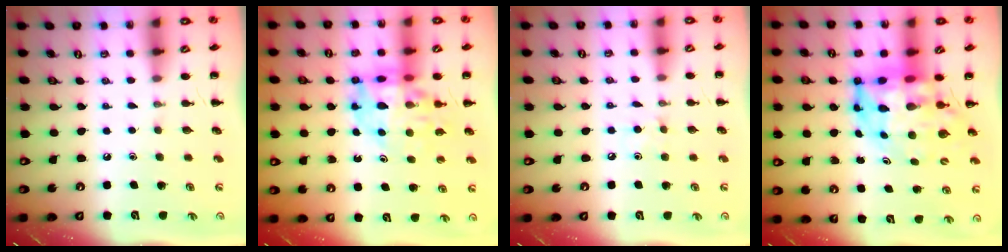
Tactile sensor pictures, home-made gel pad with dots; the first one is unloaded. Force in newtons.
{"total": 15.5, "press": 15.0, "slide": 4.0}
{"total": 4.5, "press": 4.3, "slide": 1.4}
{"total": 9.6, "press": 9.2, "slide": 2.8}